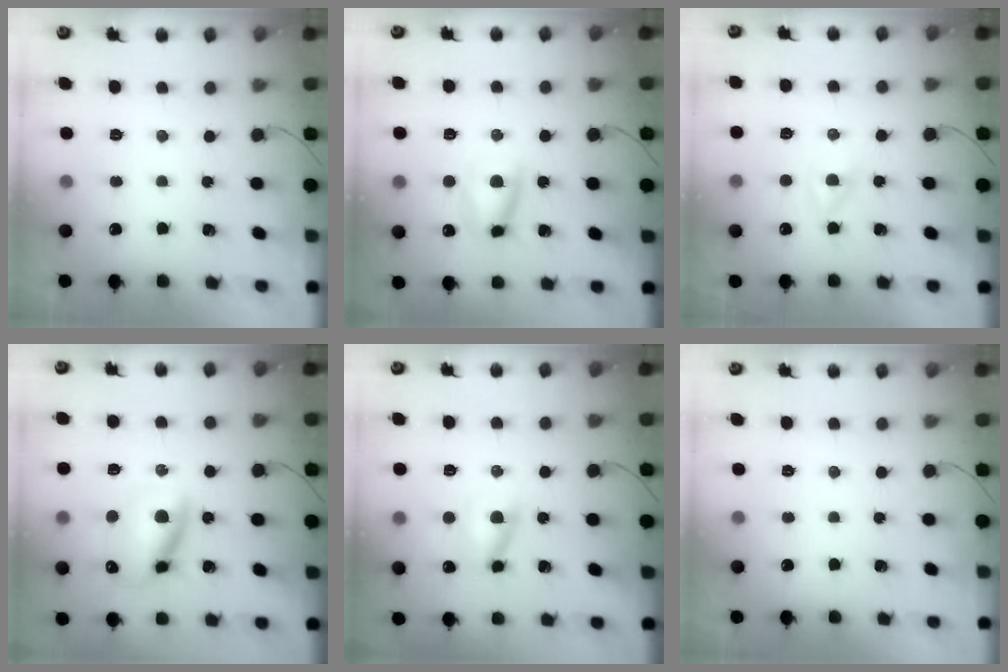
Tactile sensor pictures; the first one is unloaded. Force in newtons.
{"total": 8.4, "press": 8.3, "slide": 1.4}
{"total": 1.9, "press": 1.7, "slide": 0.8}
{"total": 12.6, "press": 12.4, "slide": 2.5}
{"total": 7.9, "press": 7.9, "slide": 0.7}
{"total": 0.0}